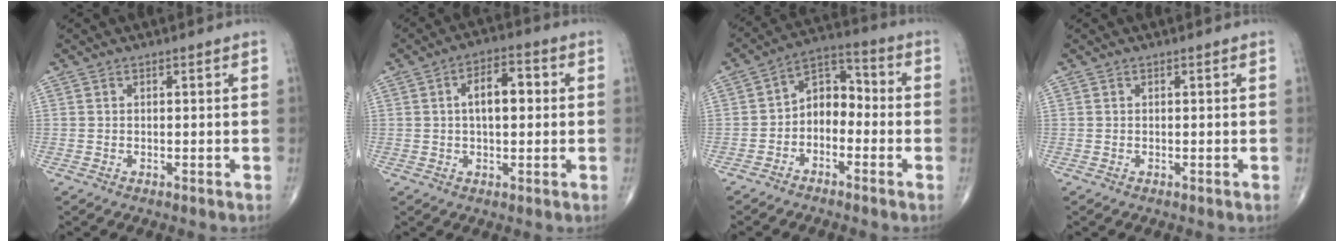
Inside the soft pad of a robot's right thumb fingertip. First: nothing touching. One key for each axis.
{"total": 7.7, "fx": 0.9, "fy": 3.9, "fz": 6.6, "tx": -0.097, "ty": 0.016, "tz": 0.010}
{"total": 7.8, "fx": -2.2, "fy": 5.5, "fz": 5.1, "tx": -0.058, "ty": 0.042, "tz": -0.056}
{"total": 0.0}